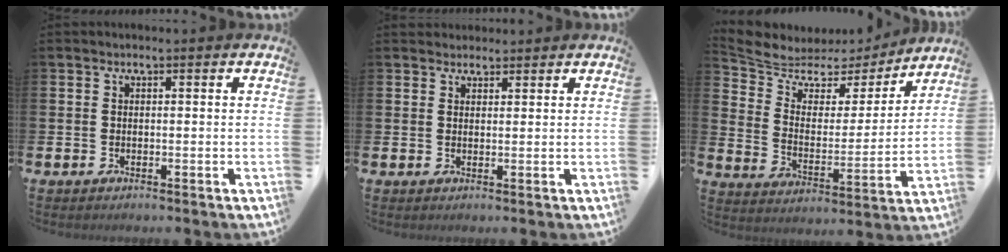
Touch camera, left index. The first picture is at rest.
{"total": 2.0, "force": [1.9, 0.7, -0.1], "torque": [0.014, -0.006, 0.033]}
{"total": 5.9, "force": [5.1, 2.8, 1.0], "torque": [-0.056, -0.041, 0.081]}